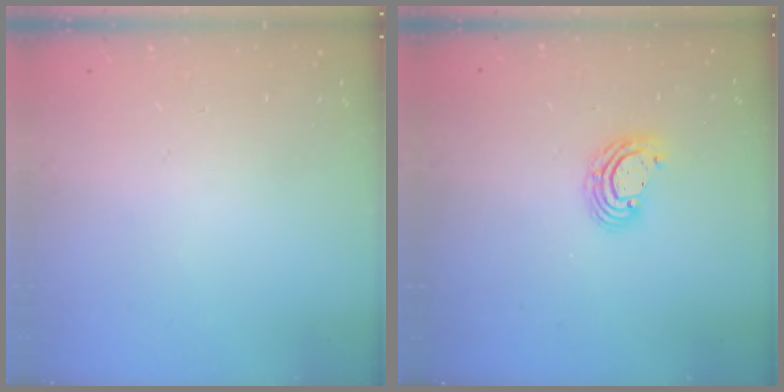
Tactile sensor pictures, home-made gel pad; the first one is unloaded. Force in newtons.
{"total": 6.0, "press": 6.0, "slide": 0.8}